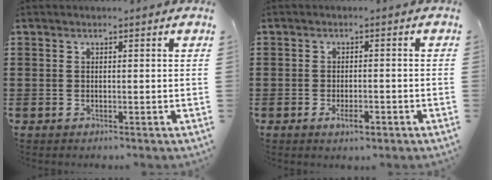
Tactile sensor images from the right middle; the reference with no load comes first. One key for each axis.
{"total": 2.5, "fx": -1.4, "fy": 0.9, "fz": 1.9, "tx": -0.034, "ty": 0.000, "tz": -0.025}